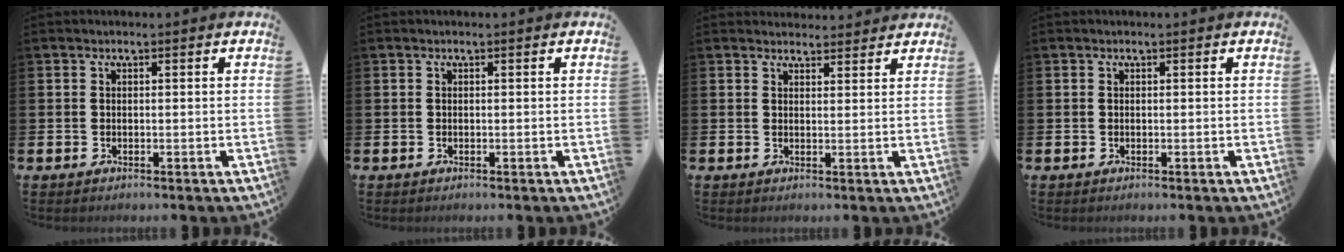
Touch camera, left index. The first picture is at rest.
{"total": 0.0}
{"total": 2.5, "force": [2.4, 0.6, -0.2], "torque": [0.012, -0.016, 0.041]}
{"total": 0.0}